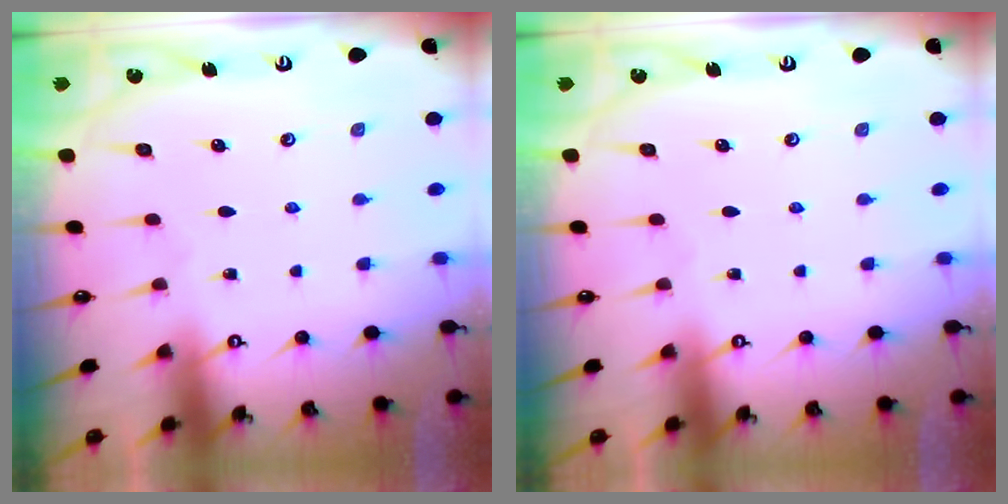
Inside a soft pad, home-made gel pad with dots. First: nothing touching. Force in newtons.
{"total": 0.0}